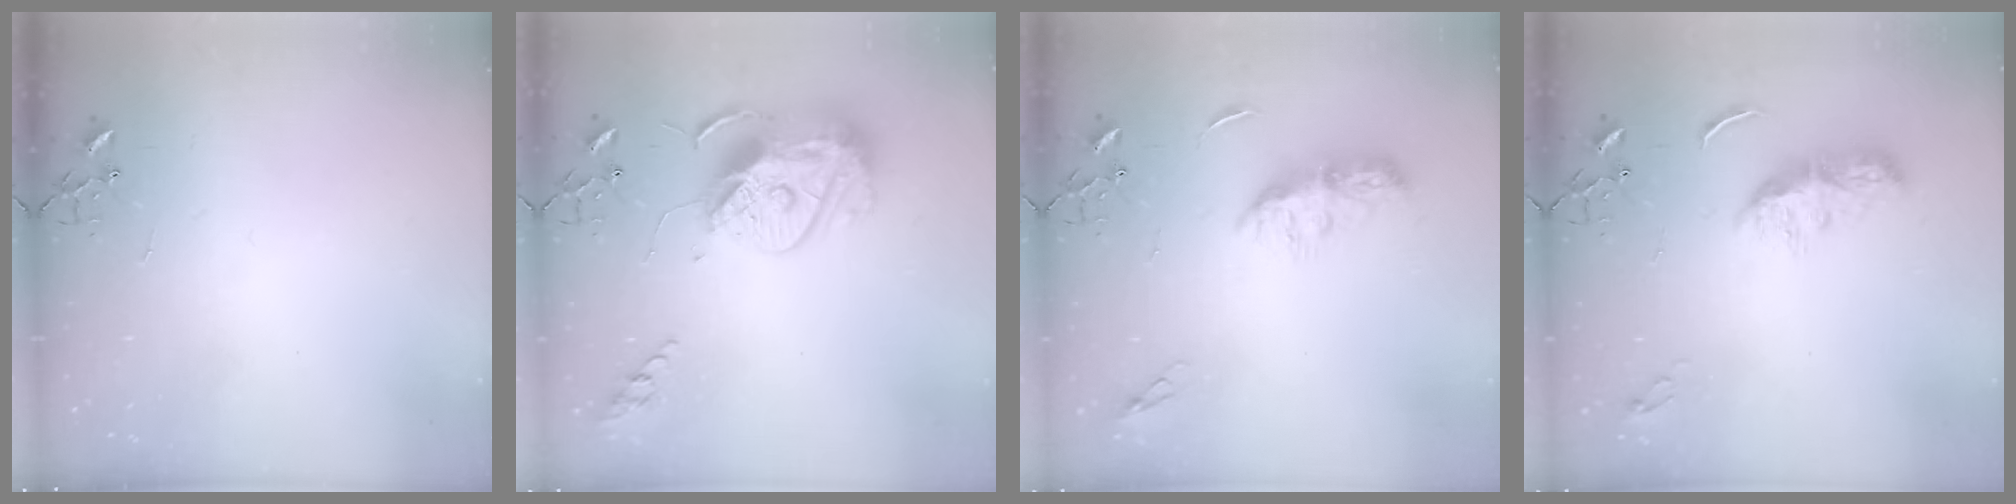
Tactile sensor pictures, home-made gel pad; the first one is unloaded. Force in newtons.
{"total": 16.5, "press": 16.4, "slide": 1.3}
{"total": 9.8, "press": 9.8, "slide": 0.5}
{"total": 8.7, "press": 8.7, "slide": 0.3}